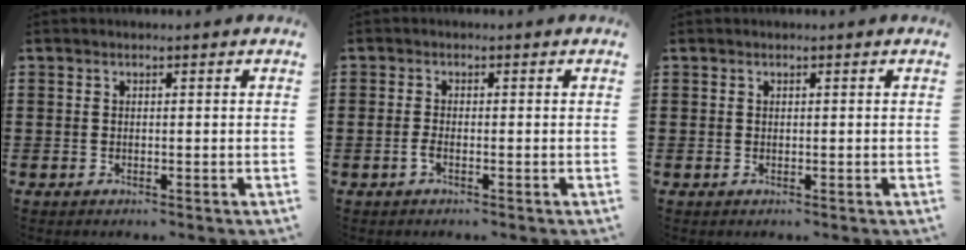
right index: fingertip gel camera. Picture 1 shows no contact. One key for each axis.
{"total": 1.4, "fx": -0.8, "fy": 0.2, "fz": 1.2, "tx": -0.032, "ty": -0.006, "tz": -0.016}
{"total": 0.0}